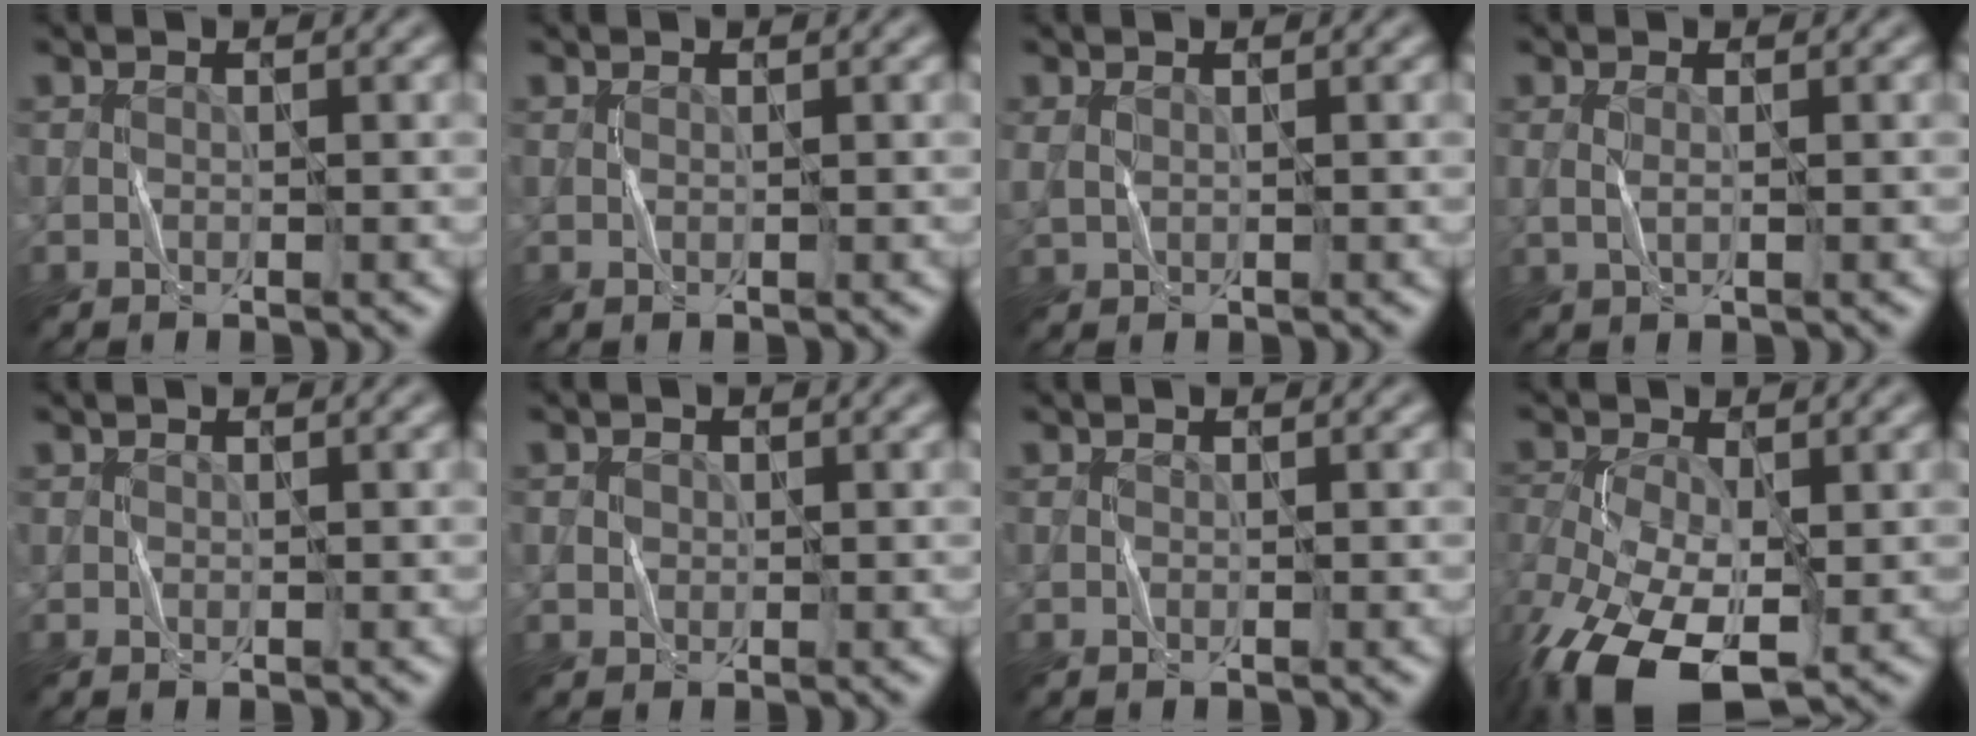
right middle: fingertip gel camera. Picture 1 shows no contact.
{"total": 0.0}
{"total": 1.1, "force": [0.5, 0.6, 0.8], "torque": [-0.025, 0.001, 0.013]}
{"total": 1.1, "force": [0.2, 0.3, 1.1], "torque": [-0.025, -0.002, 0.005]}
{"total": 0.0}
{"total": 1.0, "force": [0.1, 0.9, 0.4], "torque": [-0.004, 0.000, 0.001]}
{"total": 0.0}
{"total": 10.9, "force": [-4.7, 5.9, 7.9], "torque": [-0.175, -0.038, -0.082]}